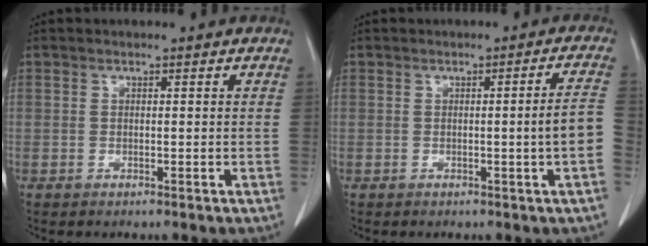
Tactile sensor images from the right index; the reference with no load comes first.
{"total": 4.6, "force": [-1.0, -0.8, 4.4], "torque": [-0.053, 0.001, -0.016]}